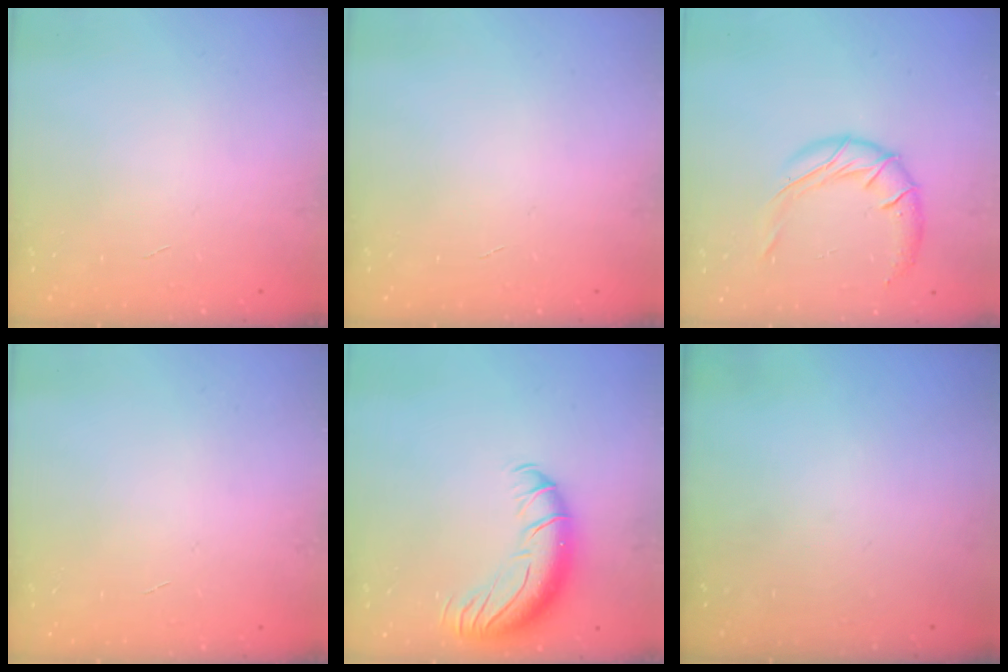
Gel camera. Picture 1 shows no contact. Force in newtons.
{"total": 0.0}
{"total": 13.5, "press": 13.3, "slide": 2.5}
{"total": 0.0}
{"total": 12.6, "press": 12.3, "slide": 2.8}
{"total": 0.0}